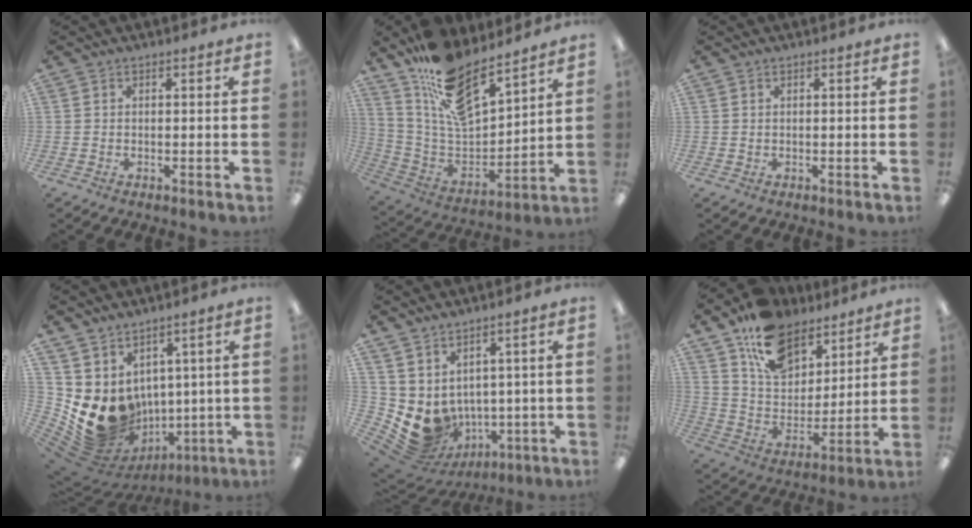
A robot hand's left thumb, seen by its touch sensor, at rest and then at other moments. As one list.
[{"total": 16.5, "force": [13.1, 5.7, 8.2], "torque": [-0.169, -0.085, 0.237]}, {"total": 0.0}, {"total": 12.9, "force": [0.7, 11.5, 5.8], "torque": [-0.129, -0.040, 0.027]}, {"total": 6.8, "force": [0.2, 6.2, 2.7], "torque": [-0.070, -0.034, 0.018]}, {"total": 15.7, "force": [10.9, 9.2, 6.7], "torque": [-0.124, -0.055, 0.206]}]